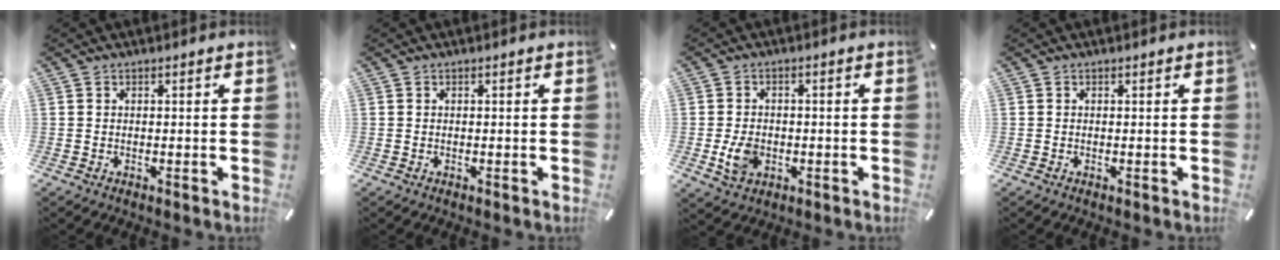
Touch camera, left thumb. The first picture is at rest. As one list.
[{"total": 0.0}, {"total": 5.5, "force": [-1.1, 4.2, 3.4], "torque": [-0.068, -0.007, -0.024]}, {"total": 0.0}]